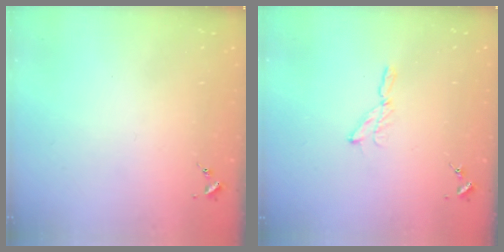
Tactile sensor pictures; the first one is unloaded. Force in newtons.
{"total": 3.9, "press": 3.9, "slide": 0.4}